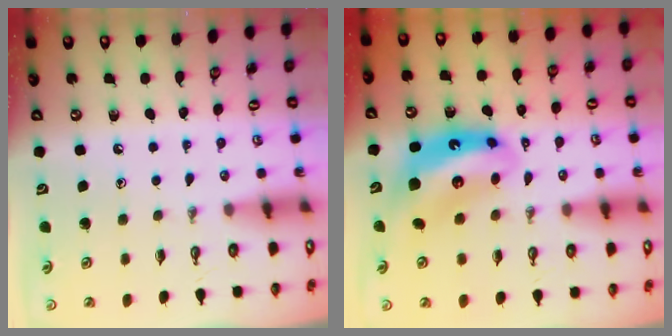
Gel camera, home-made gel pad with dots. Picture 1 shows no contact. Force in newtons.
{"total": 11.3, "press": 11.2, "slide": 1.0}